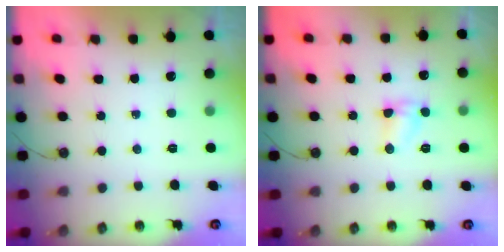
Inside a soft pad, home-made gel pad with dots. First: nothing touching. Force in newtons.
{"total": 4.1, "press": 4.1, "slide": 0.5}